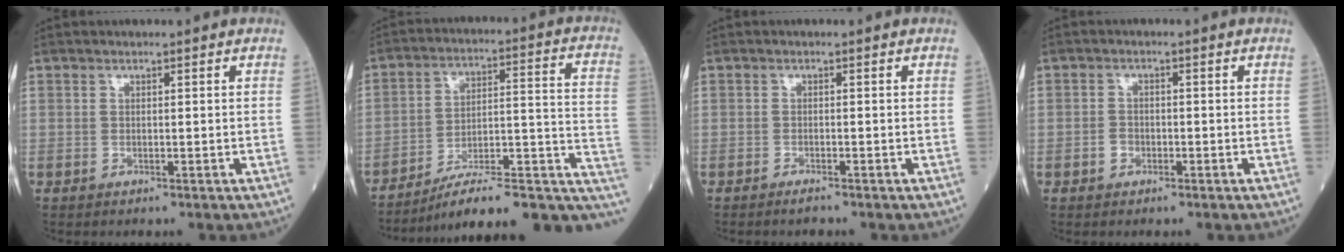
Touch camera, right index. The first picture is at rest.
{"total": 19.4, "force": [-13.0, 4.8, 13.6], "torque": [-0.117, 0.053, -0.183]}
{"total": 1.1, "force": [-1.0, 0.0, 0.4], "torque": [-0.009, -0.001, -0.016]}
{"total": 1.7, "force": [-0.8, 1.3, 0.7], "torque": [-0.008, 0.007, -0.014]}